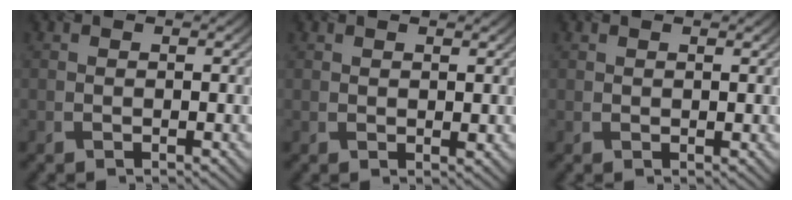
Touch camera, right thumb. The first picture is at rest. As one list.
[{"total": 1.1, "force": [0.7, 0.5, 0.6], "torque": [-0.012, -0.003, 0.017]}, {"total": 0.7, "force": [0.6, 0.3, 0.2], "torque": [-0.006, -0.001, 0.012]}]